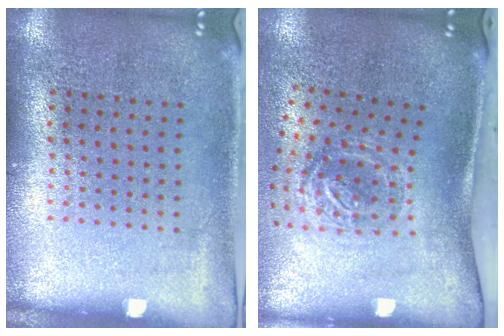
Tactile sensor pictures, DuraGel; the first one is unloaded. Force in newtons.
{"total": 1.9, "press": 1.2, "slide": 1.5}